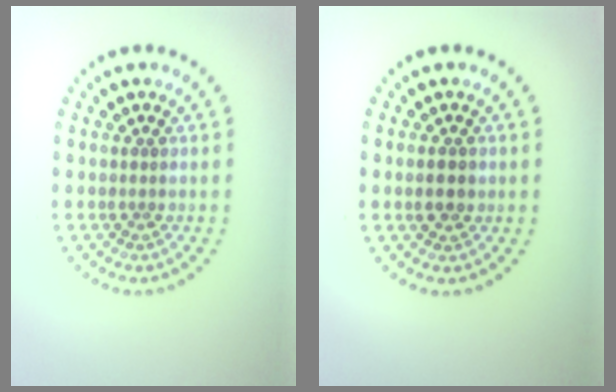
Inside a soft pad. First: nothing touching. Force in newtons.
{"total": 1.7, "press": 1.7, "slide": 0.3}